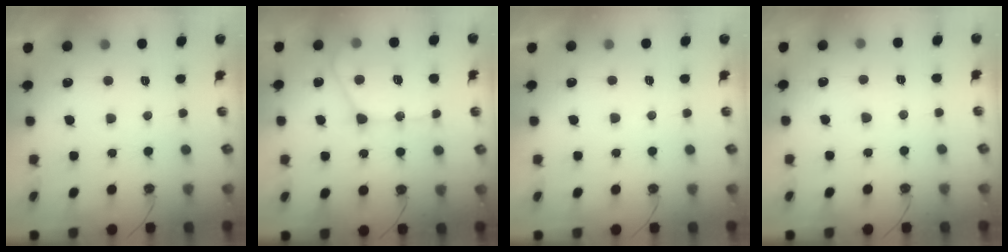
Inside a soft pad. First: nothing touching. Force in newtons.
{"total": 18.6, "press": 18.5, "slide": 1.7}
{"total": 3.1, "press": 3.1, "slide": 0.3}
{"total": 6.0, "press": 6.0, "slide": 0.9}